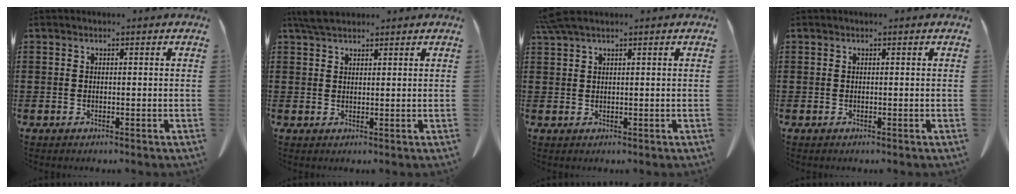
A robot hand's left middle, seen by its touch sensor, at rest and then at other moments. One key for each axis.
{"total": 3.2, "fx": 2.6, "fy": 1.1, "fz": 1.4, "tx": -0.035, "ty": 0.004, "tz": 0.051}
{"total": 2.3, "fx": 1.8, "fy": 0.2, "fz": 1.5, "tx": -0.035, "ty": -0.001, "tz": 0.034}
{"total": 0.0}